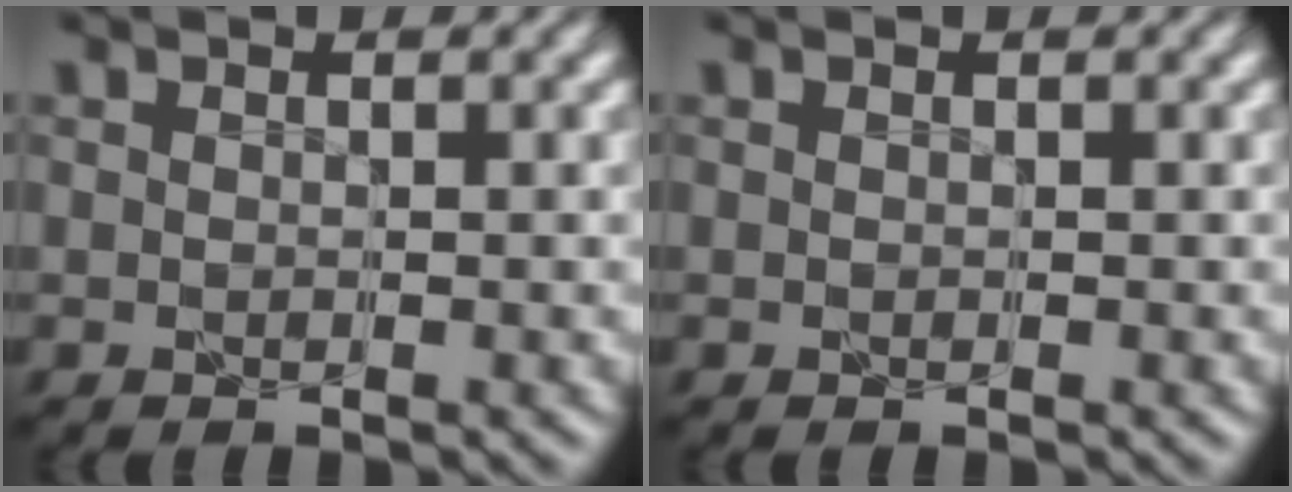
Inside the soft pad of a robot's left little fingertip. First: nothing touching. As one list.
[{"total": 0.0}]